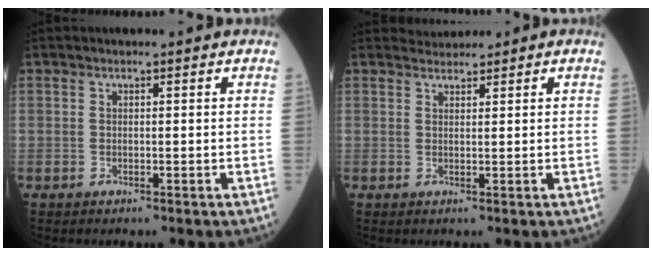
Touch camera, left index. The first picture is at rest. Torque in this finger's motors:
{"motor_torque": [-0.31, -0.07, -0.03, -0.01]}